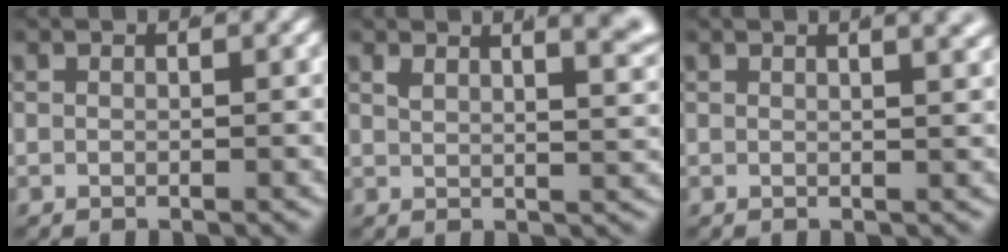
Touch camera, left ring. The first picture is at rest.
{"total": 7.3, "force": [4.1, 2.9, 5.3], "torque": [-0.047, 0.016, 0.056]}
{"total": 2.8, "force": [1.8, 0.6, 2.1], "torque": [-0.016, 0.010, 0.023]}